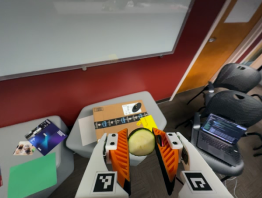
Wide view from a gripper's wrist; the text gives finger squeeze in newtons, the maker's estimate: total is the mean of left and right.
{"total": 8.7, "left": 8.8, "right": 8.5}